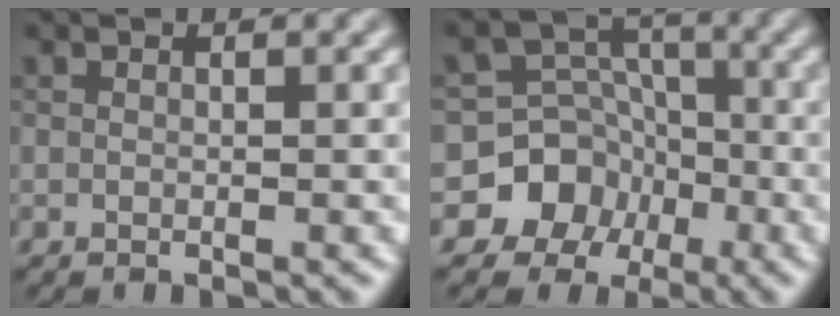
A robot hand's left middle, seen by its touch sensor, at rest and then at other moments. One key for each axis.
{"total": 6.9, "fx": -3.4, "fy": 6.0, "fz": 0.6, "tx": 0.020, "ty": 0.003, "tz": -0.083}